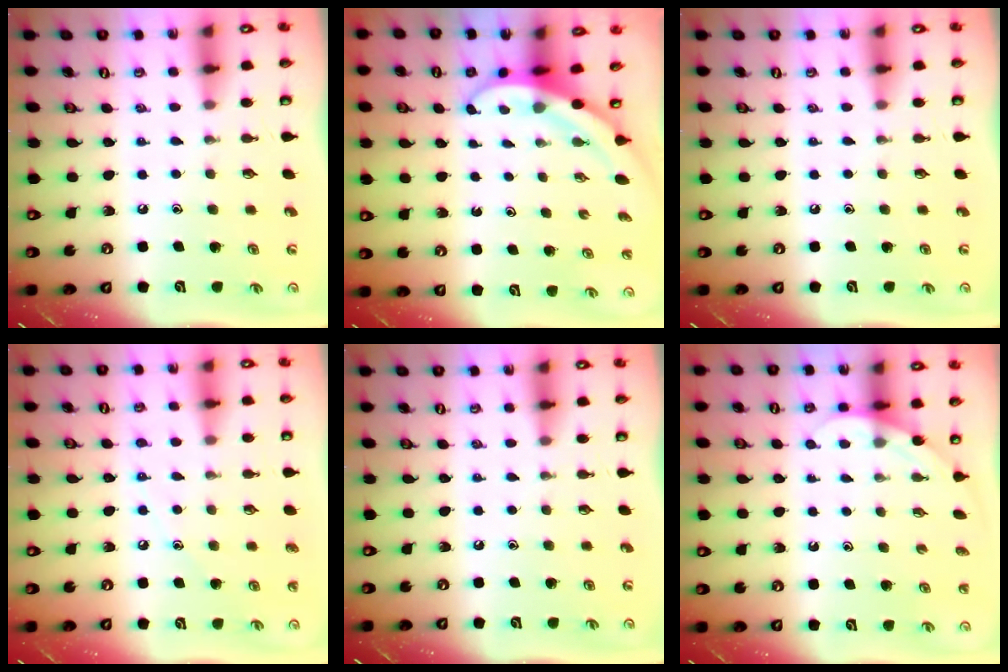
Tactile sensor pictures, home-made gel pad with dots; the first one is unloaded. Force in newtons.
{"total": 3.8, "press": 3.8, "slide": 0.2}
{"total": 0.0}
{"total": 6.4, "press": 6.3, "slide": 0.7}
{"total": 0.0}
{"total": 3.6, "press": 3.6, "slide": 0.1}